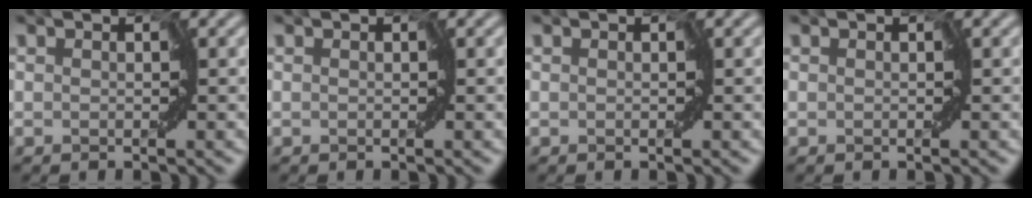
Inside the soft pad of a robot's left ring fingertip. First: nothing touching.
{"total": 0.0}
{"total": 0.0}
{"total": 0.0}